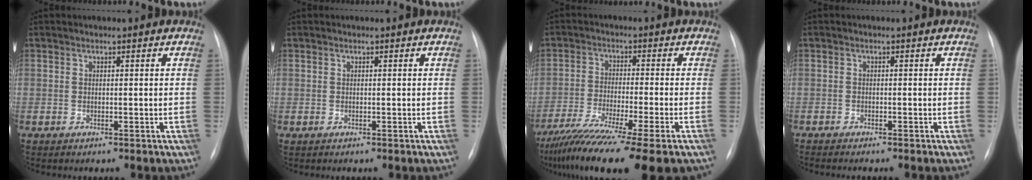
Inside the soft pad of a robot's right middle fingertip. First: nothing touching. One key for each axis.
{"total": 0.0}
{"total": 18.1, "fx": -13.2, "fy": 0.5, "fz": 12.3, "tx": -0.191, "ty": -0.056, "tz": -0.213}
{"total": 2.8, "fx": -2.4, "fy": 0.4, "fz": 1.4, "tx": -0.022, "ty": -0.006, "tz": -0.028}